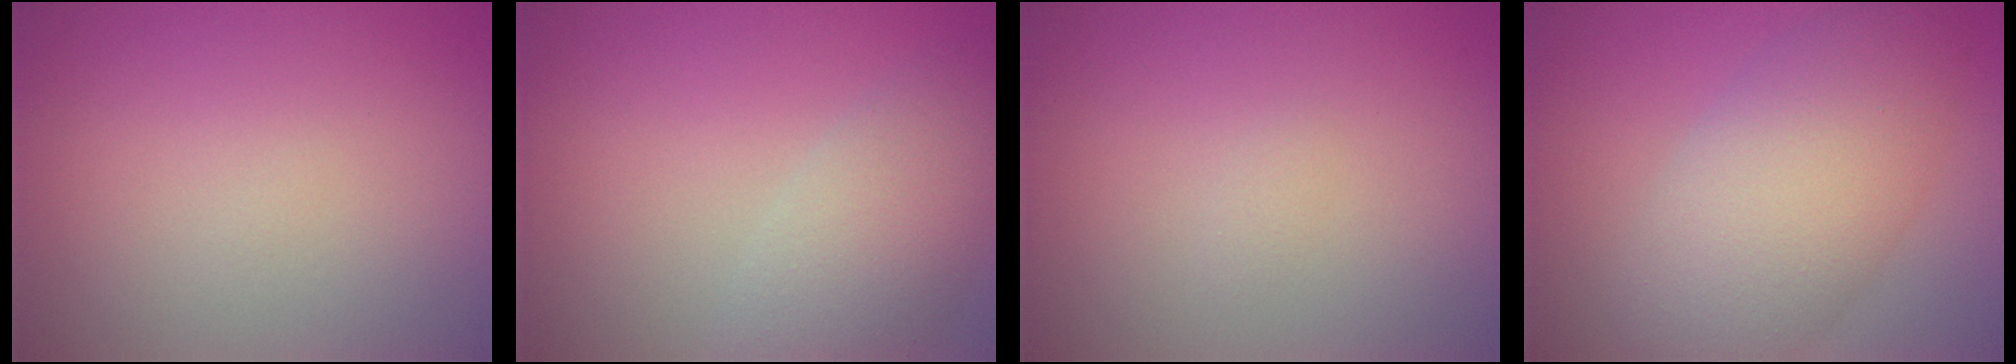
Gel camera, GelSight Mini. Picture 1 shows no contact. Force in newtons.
{"total": 4.8, "press": 4.8, "slide": 0.5}
{"total": 0.5, "press": 0.5, "slide": 0.1}
{"total": 8.1, "press": 8.1, "slide": 0.2}